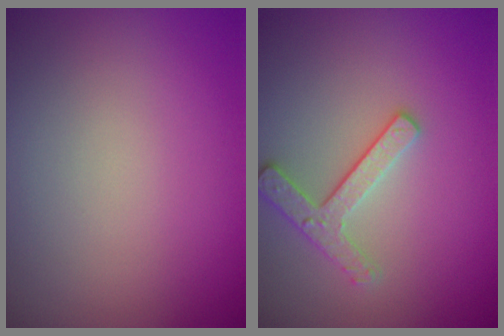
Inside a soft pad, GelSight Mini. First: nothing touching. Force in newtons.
{"total": 2.5, "press": 2.4, "slide": 0.7}